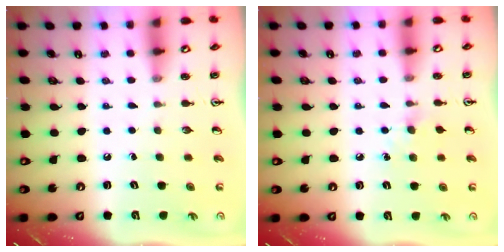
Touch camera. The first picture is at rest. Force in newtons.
{"total": 5.5, "press": 5.5, "slide": 0.8}